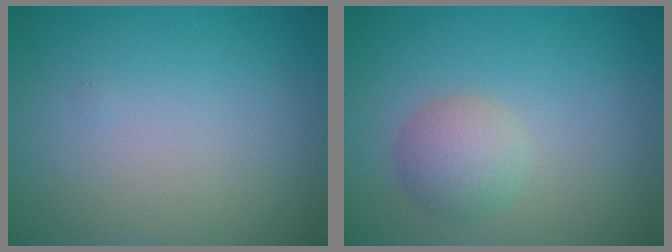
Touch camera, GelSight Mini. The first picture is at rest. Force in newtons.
{"total": 2.7, "press": 2.7, "slide": 0.2}